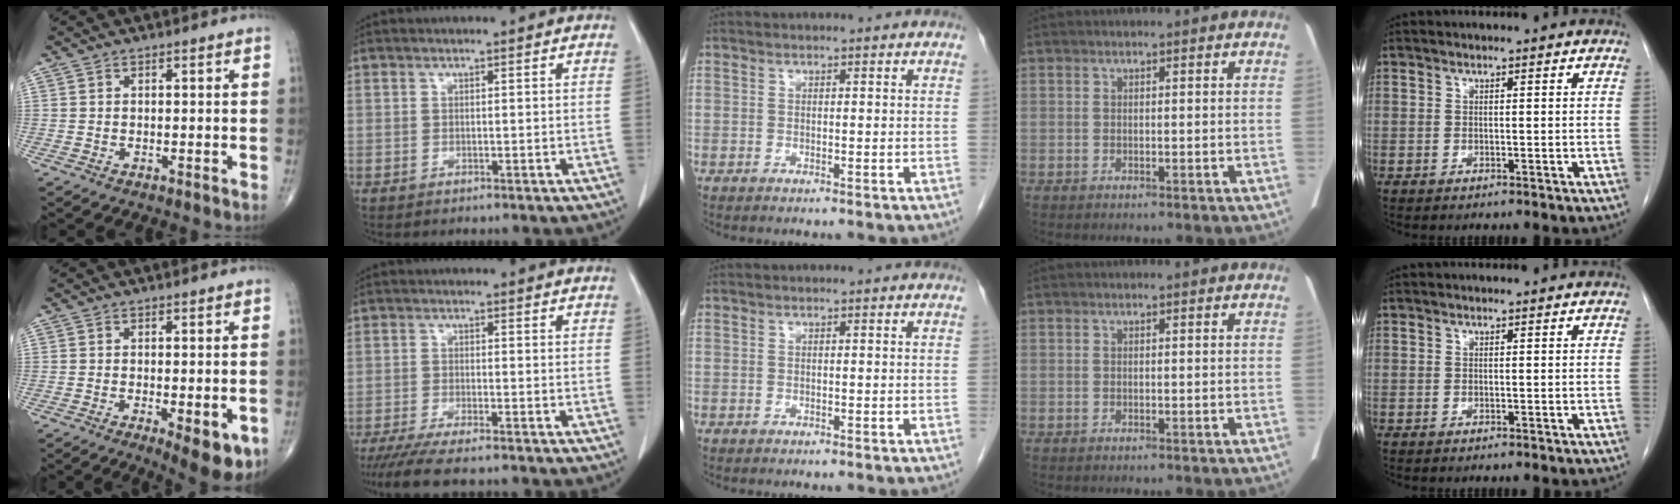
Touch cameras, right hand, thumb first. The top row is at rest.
{"thumb": {"total": 8.9, "force": [-3.2, 3.0, 7.8], "torque": [-0.093, -0.013, -0.039]}, "index": {"total": 8.8, "force": [-7.4, 0.8, 4.6], "torque": [-0.060, -0.017, -0.115]}}